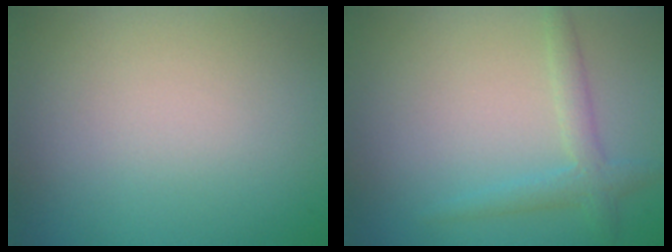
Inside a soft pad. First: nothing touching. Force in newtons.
{"total": 2.3, "press": 2.3, "slide": 0.0}